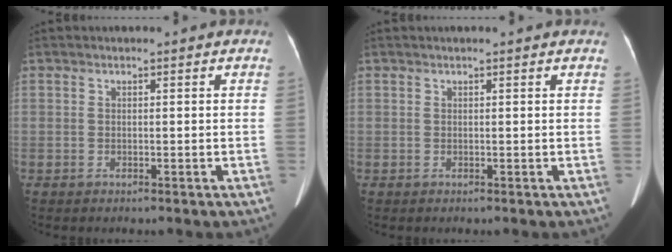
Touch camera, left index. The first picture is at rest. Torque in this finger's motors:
{"motor_torque": [-0.10, -0.21, -0.01, -0.01]}